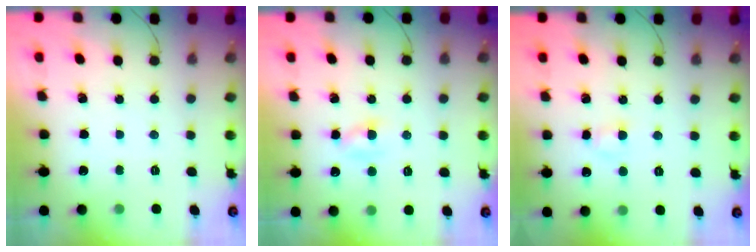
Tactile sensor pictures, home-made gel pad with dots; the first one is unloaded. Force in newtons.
{"total": 2.4, "press": 2.1, "slide": 1.2}
{"total": 2.7, "press": 2.5, "slide": 1.1}